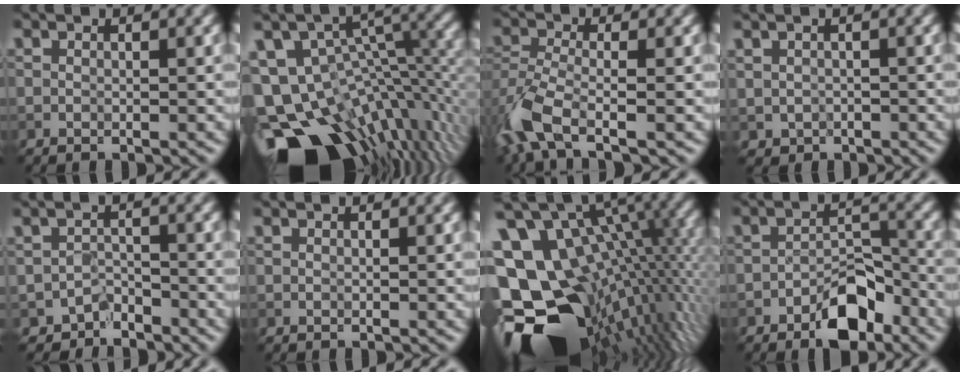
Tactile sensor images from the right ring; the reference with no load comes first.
{"total": 15.5, "force": [-5.2, 10.3, 10.3], "torque": [-0.196, -0.013, -0.050]}
{"total": 6.0, "force": [-3.5, 2.5, 4.2], "torque": [-0.099, -0.008, -0.079]}
{"total": 1.2, "force": [0.2, 1.1, 0.4], "torque": [-0.003, -0.007, 0.004]}
{"total": 2.7, "force": [-2.3, 1.3, 0.0], "torque": [0.017, 0.001, -0.040]}
{"total": 0.0}
{"total": 18.5, "force": [-1.4, 11.7, 14.2], "torque": [-0.249, -0.011, 0.008]}
{"total": 5.0, "force": [-3.1, 2.0, 3.4], "torque": [-0.046, 0.011, -0.055]}